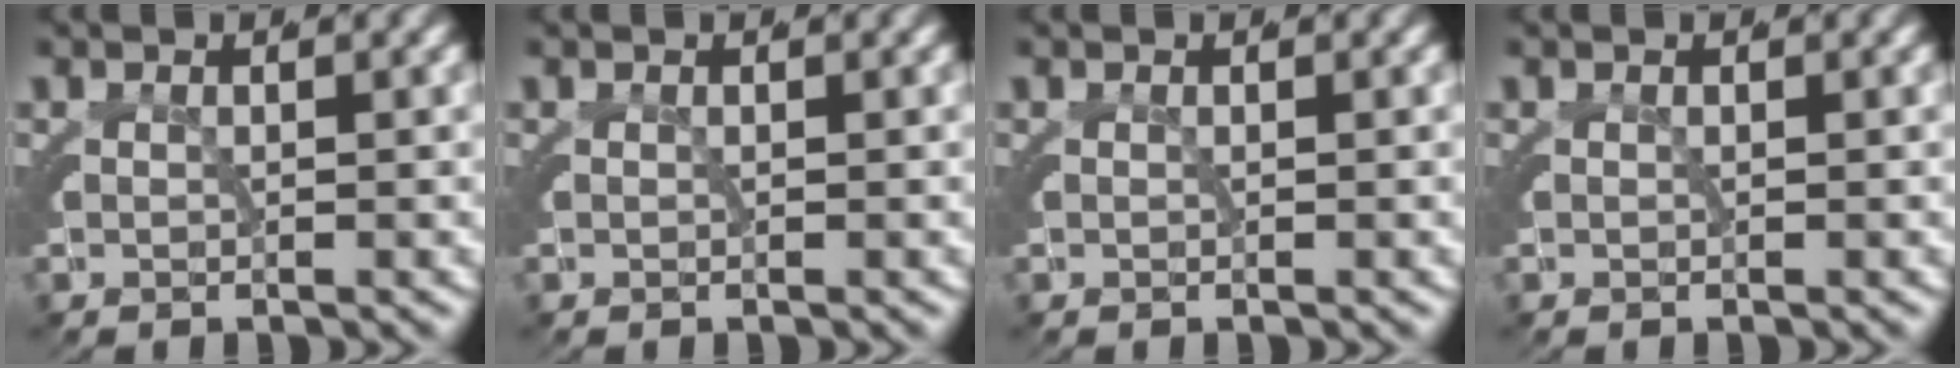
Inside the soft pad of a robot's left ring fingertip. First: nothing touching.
{"total": 0.0}
{"total": 0.0}
{"total": 0.0}